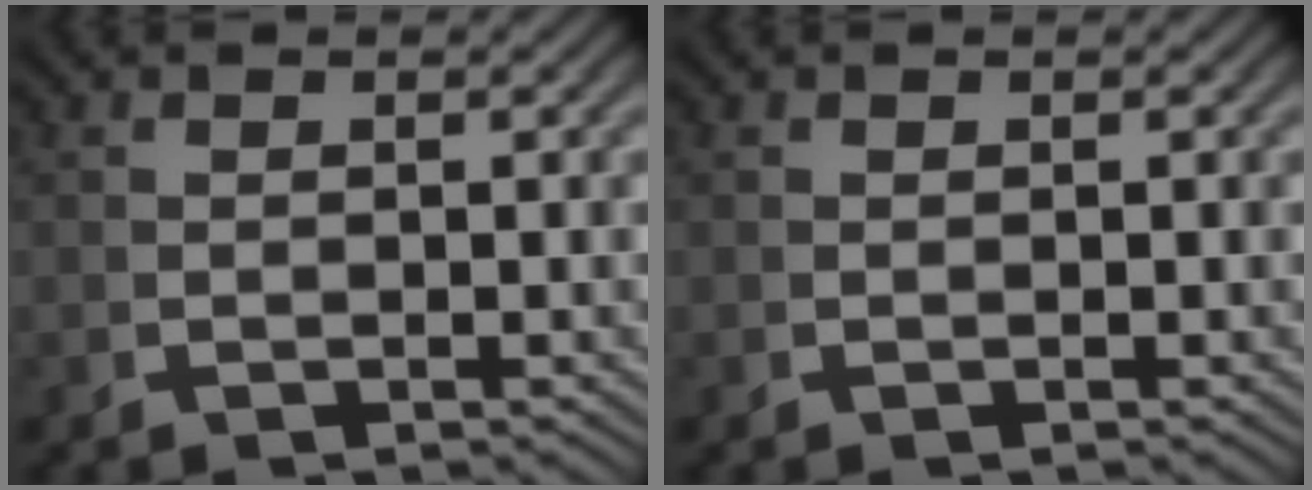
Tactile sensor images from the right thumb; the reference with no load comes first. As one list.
[{"total": 0.0}]